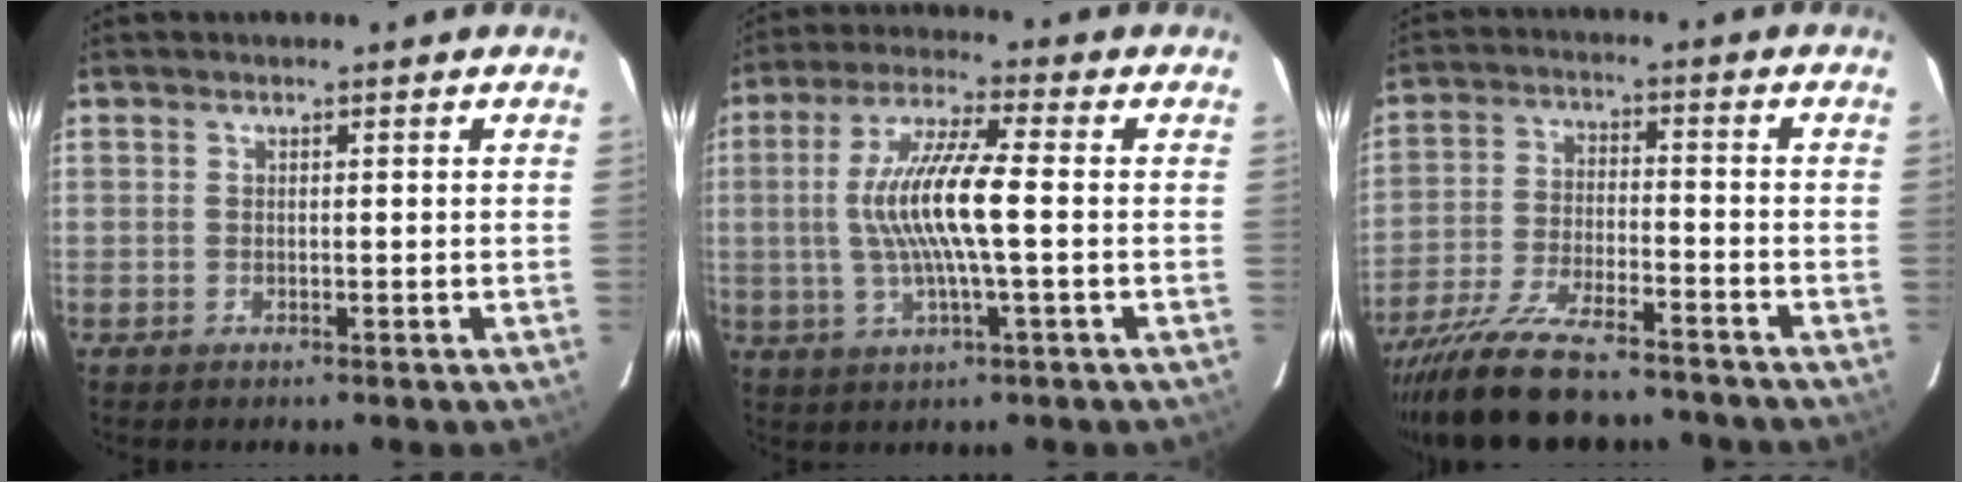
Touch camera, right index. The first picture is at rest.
{"total": 11.7, "force": [-0.5, 1.0, 11.7], "torque": [-0.224, 0.003, -0.010]}
{"total": 17.4, "force": [-14.7, 4.0, 8.3], "torque": [-0.174, -0.039, -0.244]}